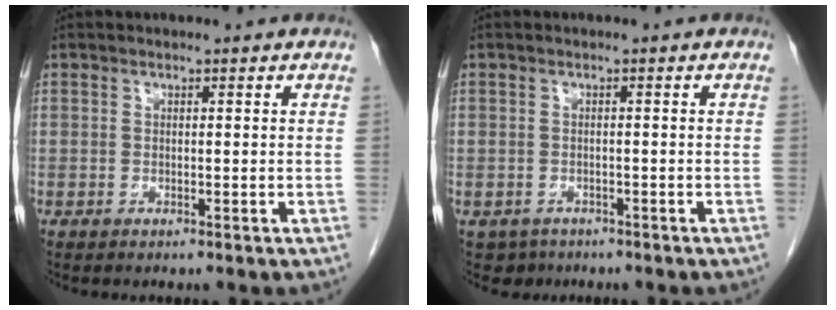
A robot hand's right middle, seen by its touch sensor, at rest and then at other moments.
{"total": 2.6, "force": [-1.8, 1.9, 0.0], "torque": [-0.005, 0.003, -0.027]}